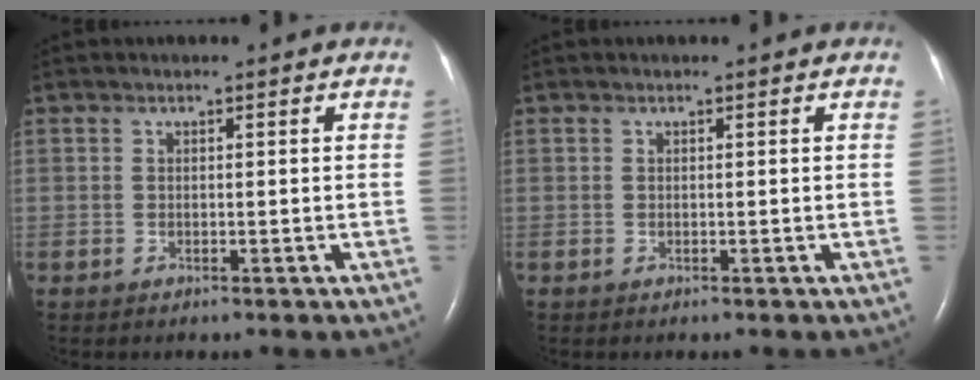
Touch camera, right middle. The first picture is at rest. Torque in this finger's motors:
{"motor_torque": [0.00, 0.00, 0.00, 0.00]}